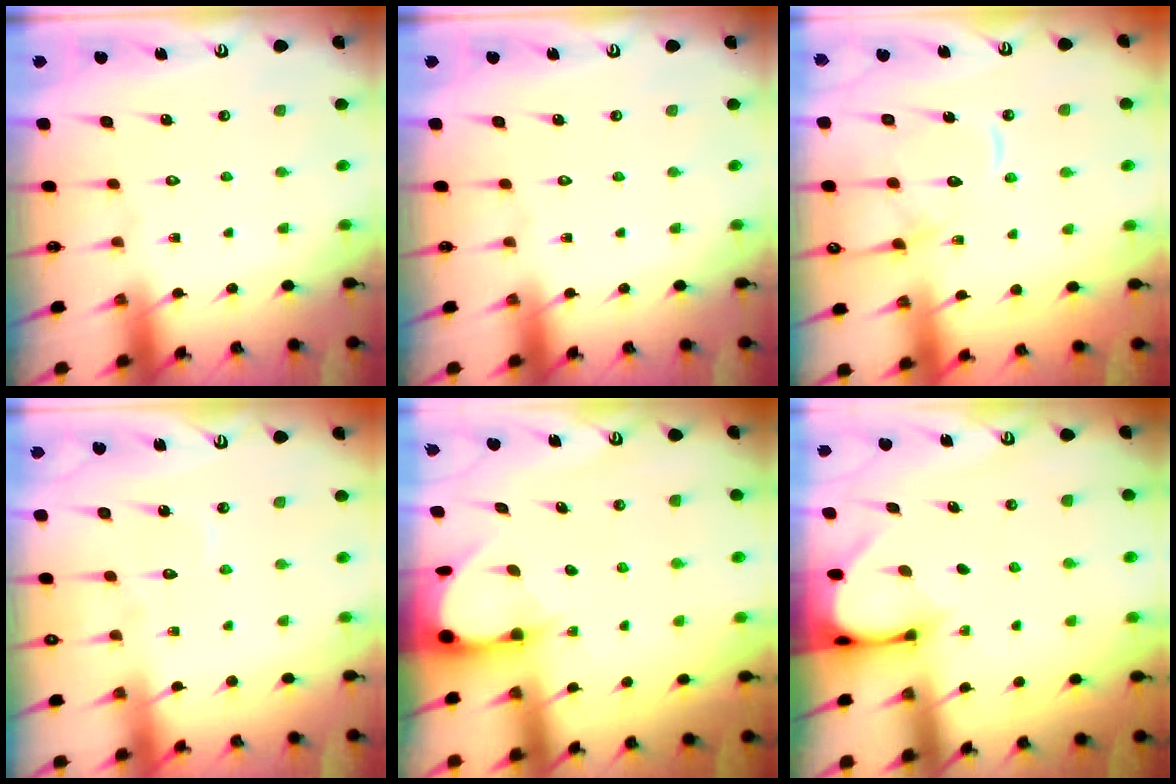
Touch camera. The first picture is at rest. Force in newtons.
{"total": 0.0}
{"total": 13.3, "press": 13.2, "slide": 1.3}
{"total": 3.9, "press": 3.8, "slide": 0.5}
{"total": 3.3, "press": 3.3, "slide": 0.4}
{"total": 2.9, "press": 2.9, "slide": 0.2}